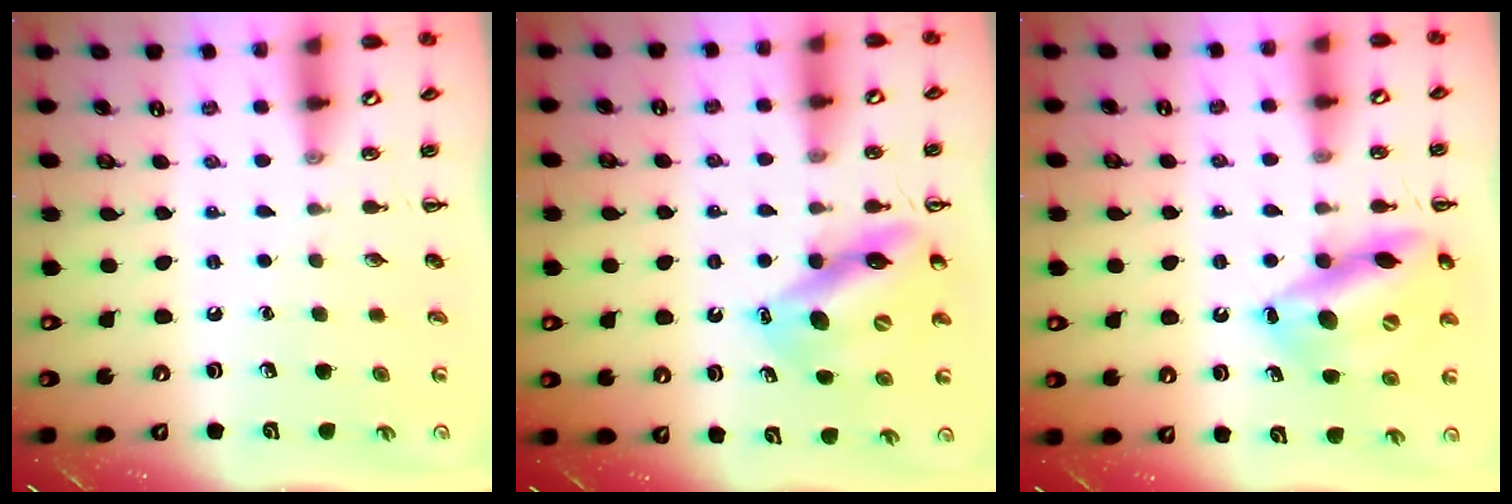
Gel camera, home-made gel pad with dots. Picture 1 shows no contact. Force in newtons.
{"total": 12.4, "press": 11.7, "slide": 4.1}
{"total": 16.2, "press": 15.7, "slide": 3.8}